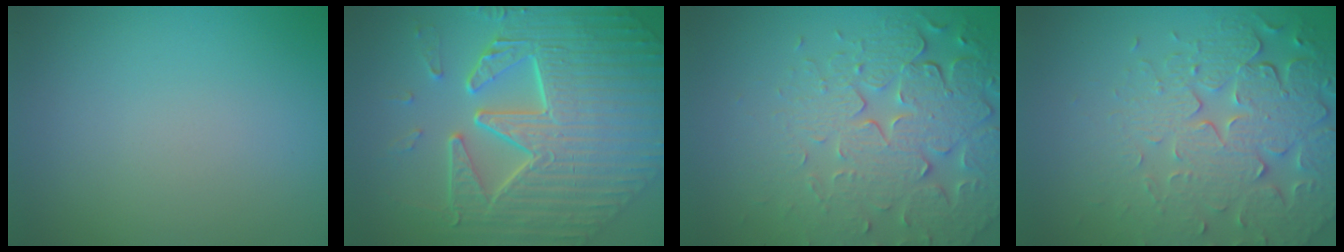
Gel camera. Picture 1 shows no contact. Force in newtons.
{"total": 10.6, "press": 7.3, "slide": 7.6}
{"total": 8.0, "press": 5.7, "slide": 5.7}
{"total": 8.0, "press": 5.6, "slide": 5.6}